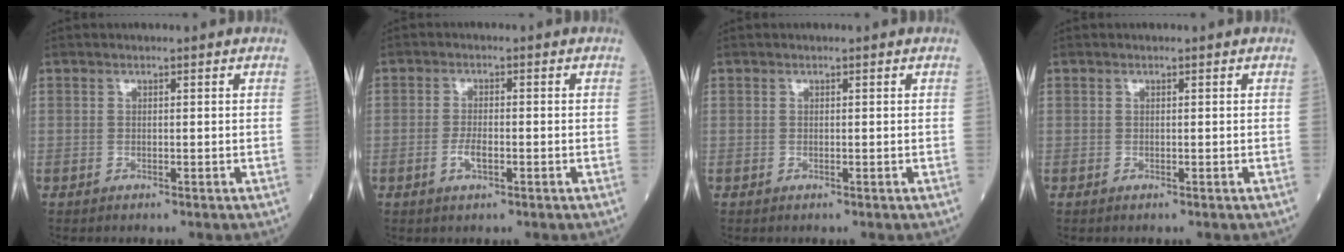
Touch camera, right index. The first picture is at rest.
{"total": 2.5, "force": [-0.9, 0.8, 2.2], "torque": [-0.045, 0.001, -0.016]}
{"total": 0.0}
{"total": 0.0}